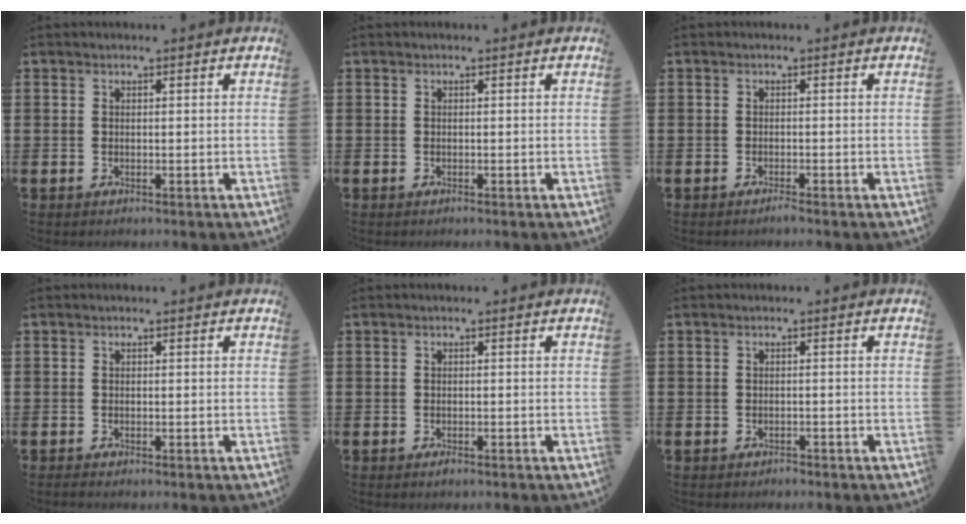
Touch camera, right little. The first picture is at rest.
{"total": 0.0}
{"total": 0.8, "force": [-0.7, -0.1, 0.4], "torque": [-0.007, -0.003, -0.013]}
{"total": 0.0}
{"total": 0.6, "force": [-0.3, 0.2, 0.5], "torque": [-0.010, -0.001, -0.006]}
{"total": 0.5, "force": [-0.5, 0.1, 0.0], "torque": [-0.003, -0.001, -0.011]}